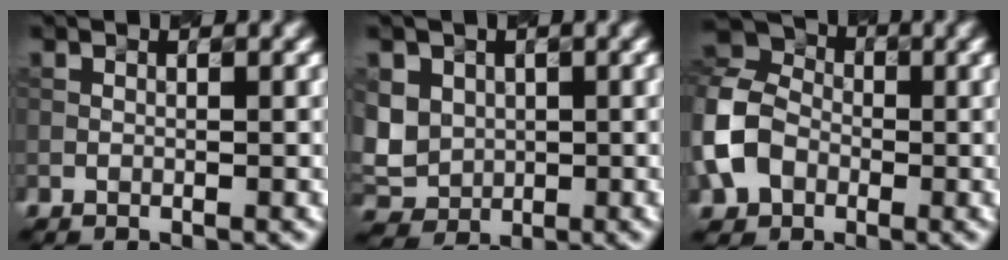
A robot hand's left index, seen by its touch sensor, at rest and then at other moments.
{"total": 4.7, "force": [0.9, 4.2, 1.9], "torque": [-0.064, 0.013, 0.021]}
{"total": 7.0, "force": [-1.8, 5.6, 3.7], "torque": [-0.090, 0.012, -0.056]}